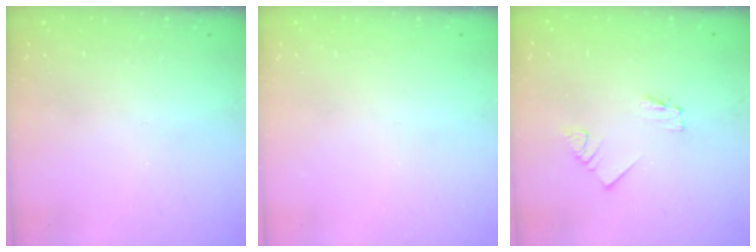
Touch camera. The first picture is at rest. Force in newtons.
{"total": 0.0}
{"total": 1.7, "press": 1.7, "slide": 0.3}